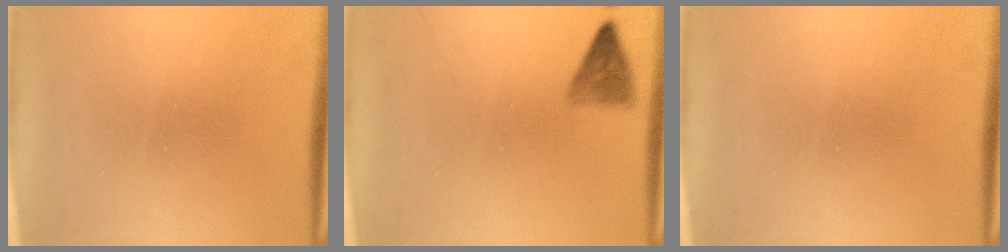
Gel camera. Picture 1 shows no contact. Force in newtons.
{"total": 2.0}
{"total": 0.0}